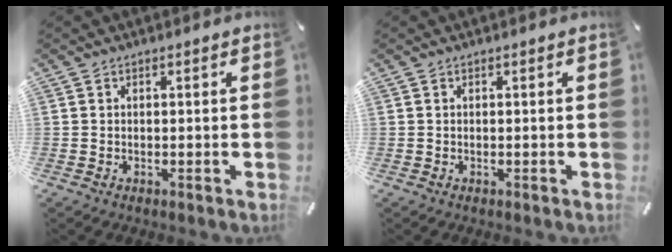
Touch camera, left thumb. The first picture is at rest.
{"total": 0.0}